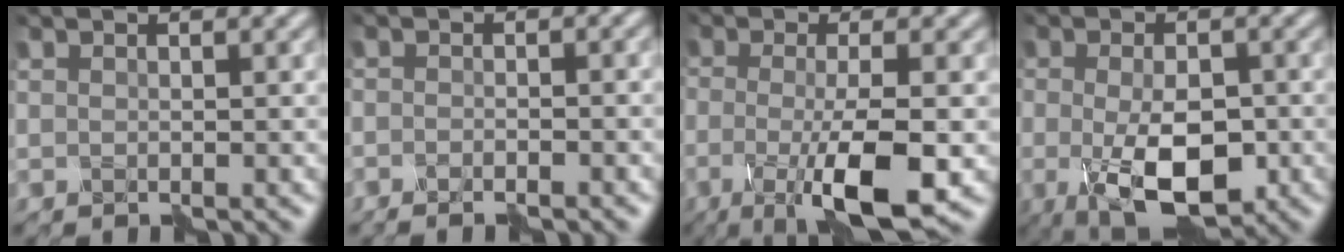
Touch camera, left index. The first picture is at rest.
{"total": 1.7, "force": [-1.4, 0.3, 0.8], "torque": [-0.011, -0.001, -0.028]}
{"total": 7.8, "force": [-2.5, 1.8, 7.1], "torque": [-0.106, -0.012, -0.046]}
{"total": 7.1, "force": [-2.2, 3.3, 5.9], "torque": [-0.102, -0.014, -0.035]}